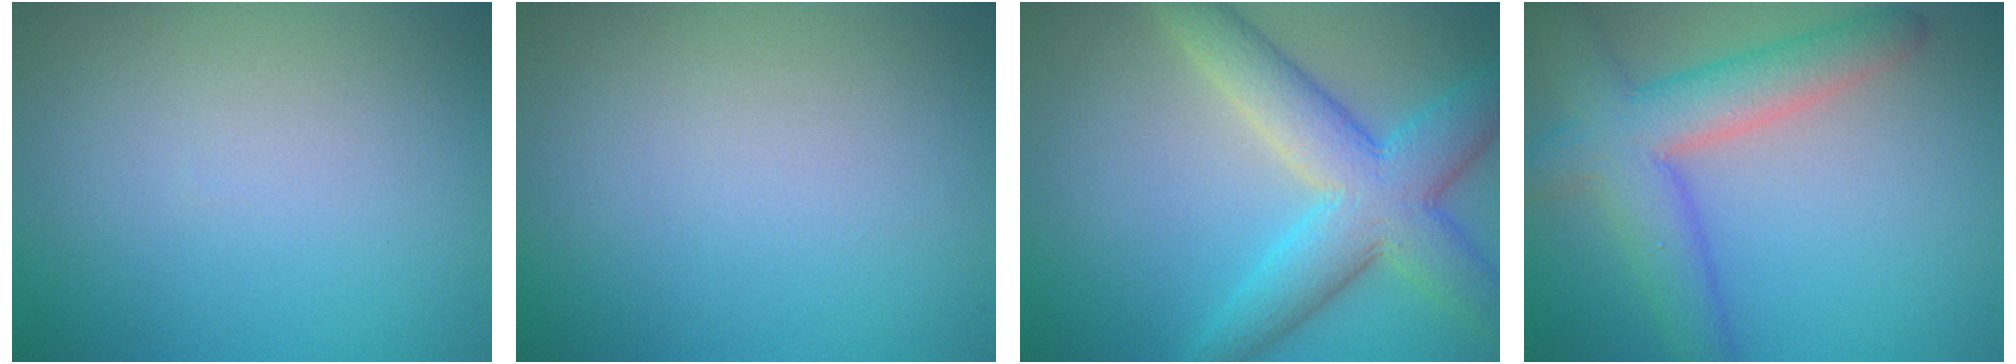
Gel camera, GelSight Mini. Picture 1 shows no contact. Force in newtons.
{"total": 0.0}
{"total": 7.5, "press": 7.5, "slide": 0.2}
{"total": 6.3, "press": 6.3, "slide": 0.3}